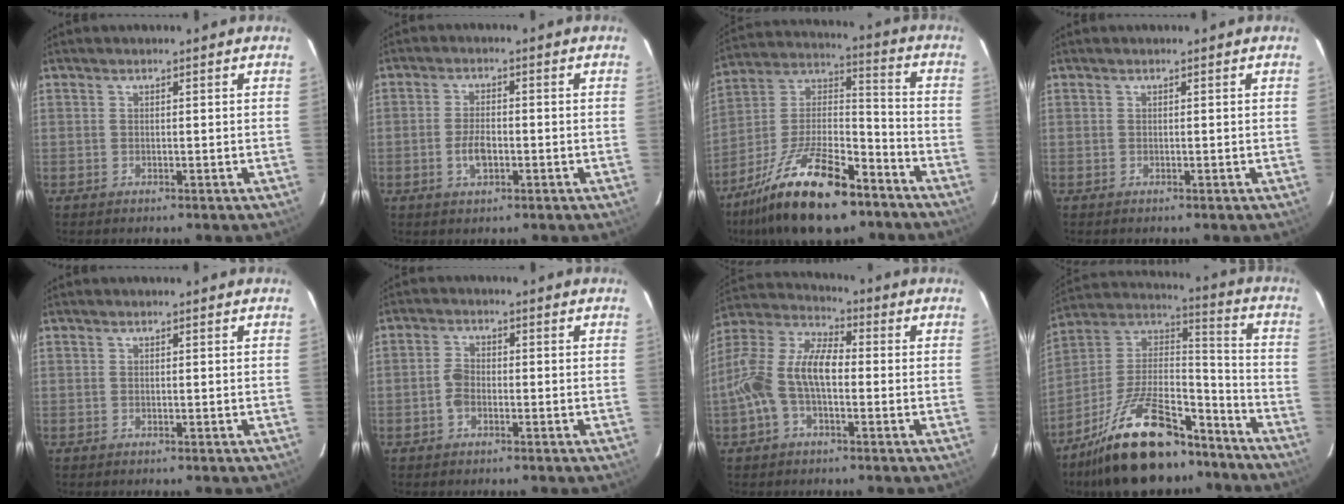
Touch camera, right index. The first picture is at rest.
{"total": 4.4, "force": [-1.4, 2.2, 3.5], "torque": [-0.072, 0.001, -0.023]}
{"total": 22.9, "force": [-14.8, 8.7, 15.2], "torque": [-0.294, -0.007, -0.248]}
{"total": 0.0}
{"total": 0.0}
{"total": 3.0, "force": [-1.2, 2.0, 1.9], "torque": [-0.043, 0.007, -0.025]}
{"total": 12.5, "force": [-2.2, 6.2, 10.7], "torque": [-0.222, 0.019, -0.048]}
{"total": 24.4, "force": [-17.2, 9.7, 14.3], "torque": [-0.273, 0.011, -0.274]}